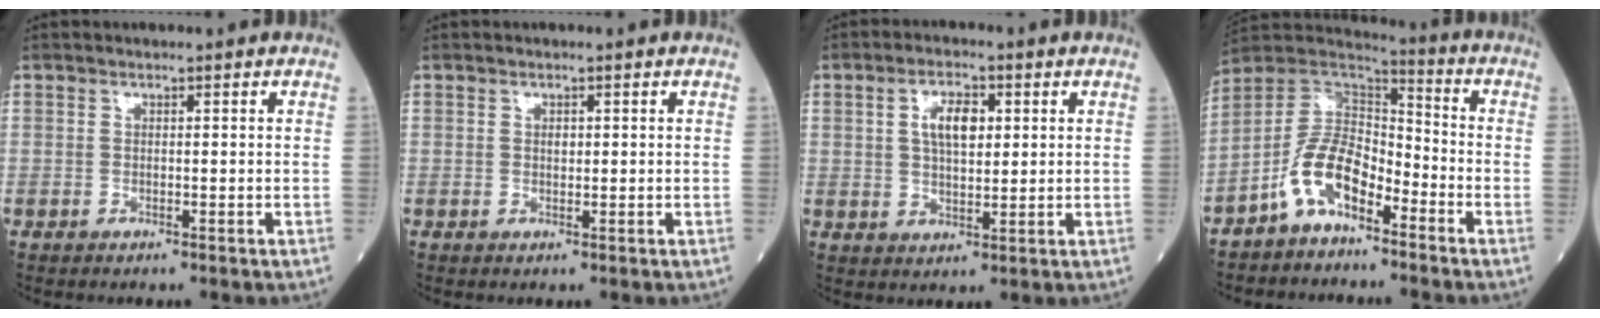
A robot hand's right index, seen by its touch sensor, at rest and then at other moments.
{"total": 0.8, "force": [0.2, 0.5, 0.6], "torque": [-0.009, 0.001, 0.002]}
{"total": 5.7, "force": [1.6, 2.5, 4.9], "torque": [-0.090, 0.009, 0.030]}
{"total": 10.2, "force": [-5.7, 4.7, 7.1], "torque": [-0.154, 0.020, -0.114]}